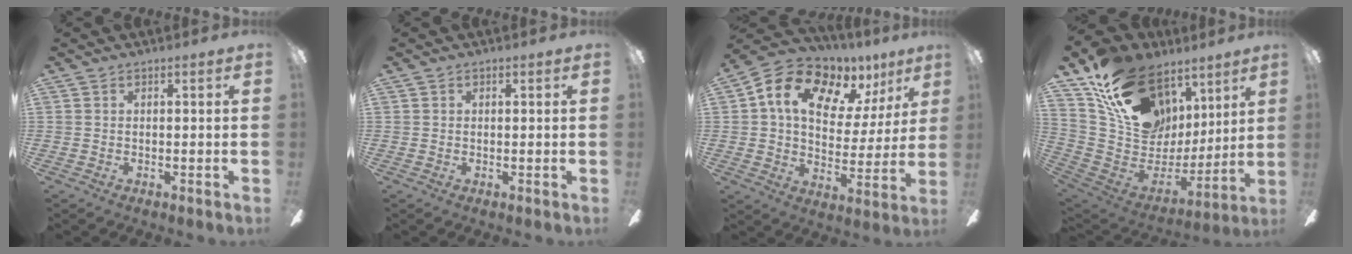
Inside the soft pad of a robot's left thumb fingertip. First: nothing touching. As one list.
[{"total": 0.7, "force": [0.0, 0.7, 0.3], "torque": [-0.005, 0.003, 0.000]}, {"total": 14.6, "force": [9.4, 8.5, 7.2], "torque": [-0.136, -0.054, 0.167]}, {"total": 21.4, "force": [12.3, 14.3, 10.1], "torque": [-0.180, -0.067, 0.239]}]